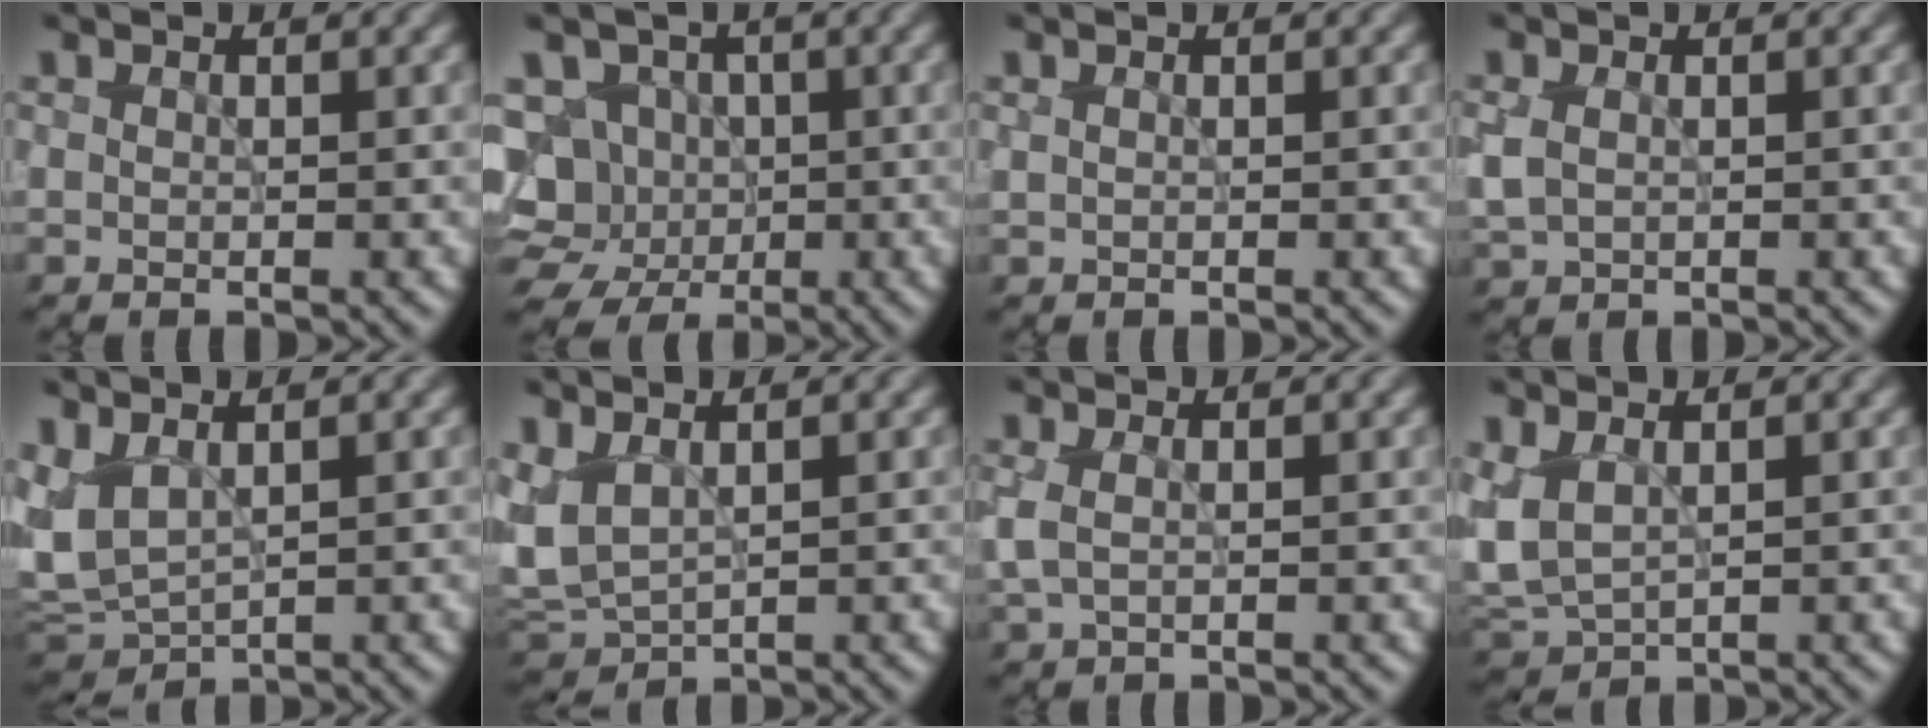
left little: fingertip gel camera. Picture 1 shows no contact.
{"total": 7.9, "force": [-0.9, 7.2, 3.0], "torque": [-0.040, 0.017, -0.045]}
{"total": 0.0}
{"total": 1.9, "force": [0.1, 1.5, 1.3], "torque": [-0.036, -0.002, 0.006]}
{"total": 4.3, "force": [1.0, 2.3, 3.4], "torque": [-0.085, 0.002, 0.022]}
{"total": 3.7, "force": [0.8, 2.1, 2.9], "torque": [-0.076, 0.001, 0.018]}
{"total": 1.8, "force": [0.2, 1.0, 1.5], "torque": [-0.041, 0.000, 0.002]}
{"total": 3.3, "force": [0.8, 1.9, 2.6], "torque": [-0.073, -0.003, 0.019]}